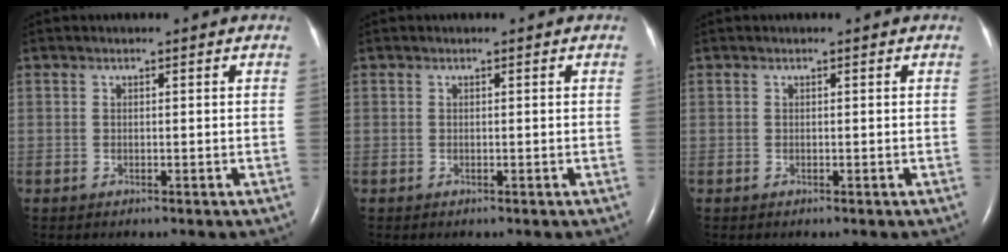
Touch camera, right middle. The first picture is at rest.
{"total": 0.0}
{"total": 0.0}